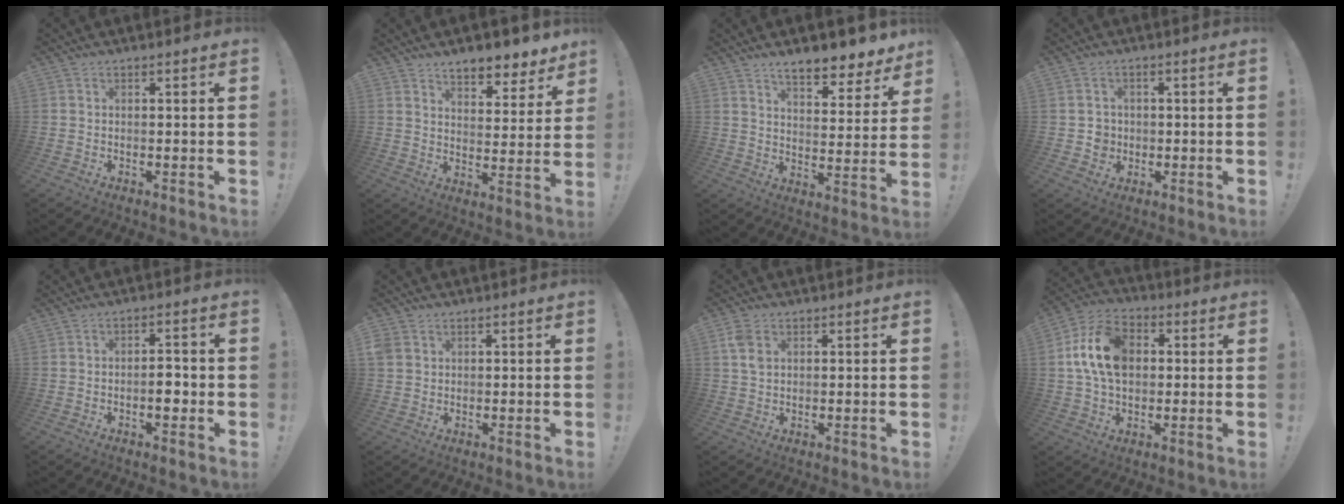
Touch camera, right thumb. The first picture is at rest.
{"total": 8.7, "force": [7.6, 2.9, 3.1], "torque": [-0.032, -0.065, 0.137]}
{"total": 10.2, "force": [8.4, 2.9, 5.0], "torque": [-0.071, -0.067, 0.147]}
{"total": 4.0, "force": [0.2, 3.9, 1.1], "torque": [-0.009, -0.002, 0.004]}
{"total": 4.6, "force": [-1.6, 2.3, 3.7], "torque": [-0.048, 0.008, -0.029]}
{"total": 3.2, "force": [1.7, 2.4, 1.1], "torque": [-0.016, -0.004, 0.034]}
{"total": 4.9, "force": [2.0, 3.0, 3.3], "torque": [-0.058, -0.007, 0.035]}
{"total": 15.6, "force": [2.6, 11.0, 10.8], "torque": [-0.194, 0.006, 0.048]}